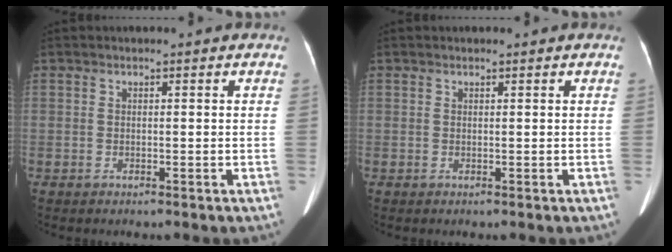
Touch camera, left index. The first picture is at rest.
{"total": 0.0}